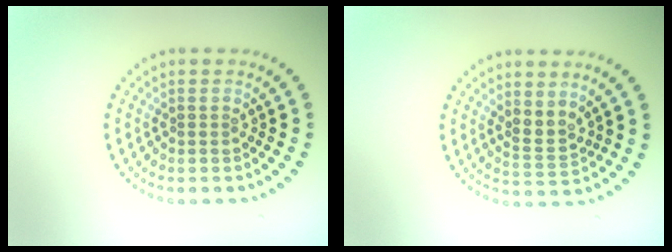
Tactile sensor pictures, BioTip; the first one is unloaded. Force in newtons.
{"total": 2.0, "press": 1.6, "slide": 1.2}